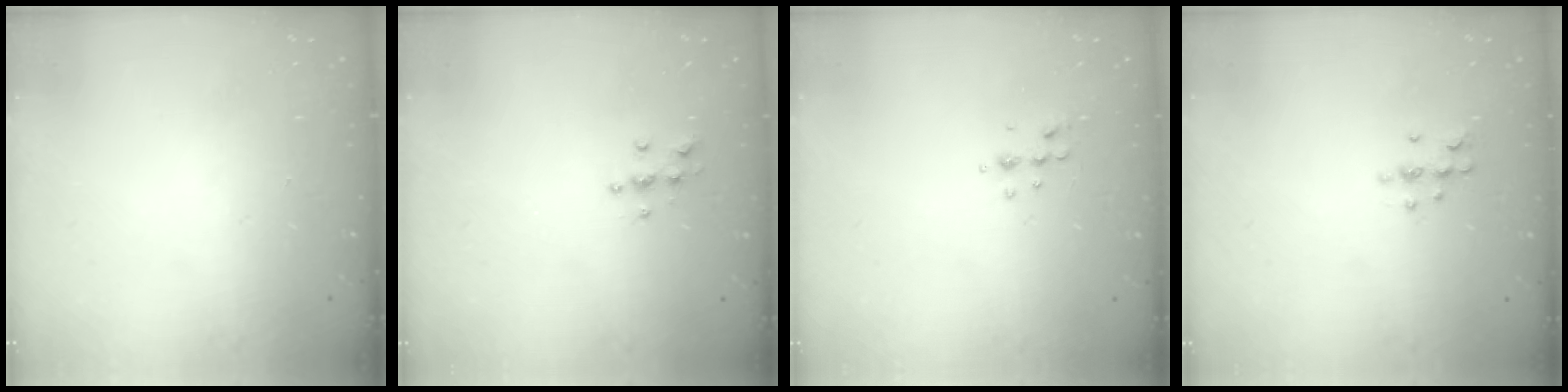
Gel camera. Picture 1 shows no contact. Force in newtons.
{"total": 5.5, "press": 5.5, "slide": 0.4}
{"total": 4.6, "press": 4.5, "slide": 1.0}
{"total": 6.5, "press": 6.4, "slide": 1.2}